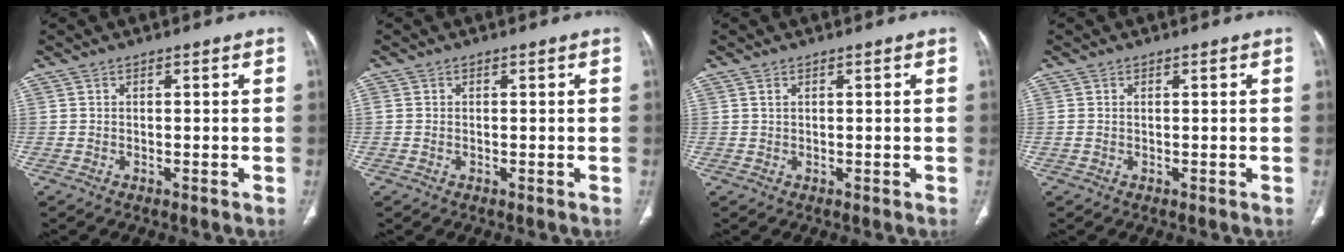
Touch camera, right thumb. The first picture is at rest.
{"total": 0.0}
{"total": 0.6, "force": [0.3, 0.3, 0.4], "torque": [-0.010, 0.001, 0.007]}
{"total": 0.7, "force": [0.1, 0.5, 0.5], "torque": [-0.022, 0.009, 0.008]}